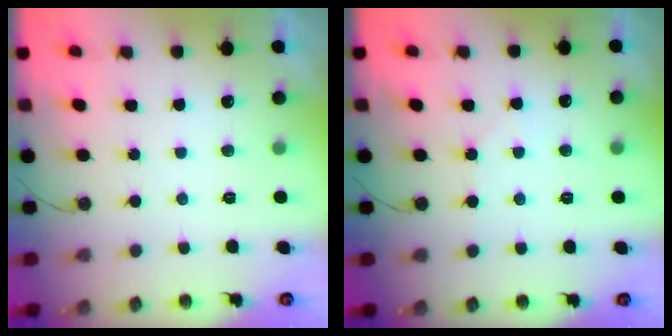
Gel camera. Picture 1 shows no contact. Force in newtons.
{"total": 3.7, "press": 3.6, "slide": 0.7}